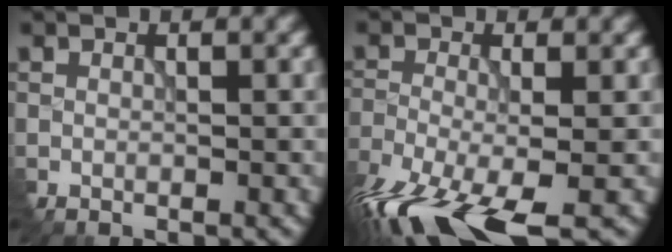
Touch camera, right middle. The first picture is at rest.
{"total": 10.6, "force": [-6.7, 3.7, 7.4], "torque": [-0.162, -0.034, -0.115]}